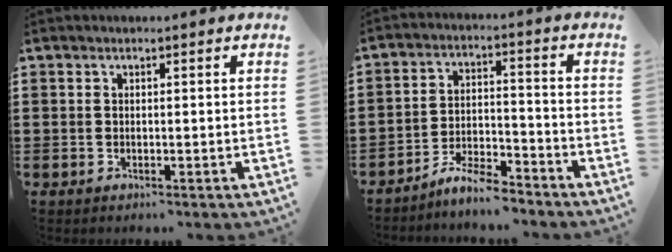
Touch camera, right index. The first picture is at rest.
{"total": 5.5, "force": [-5.2, 0.6, 1.8], "torque": [-0.037, 0.008, -0.101]}